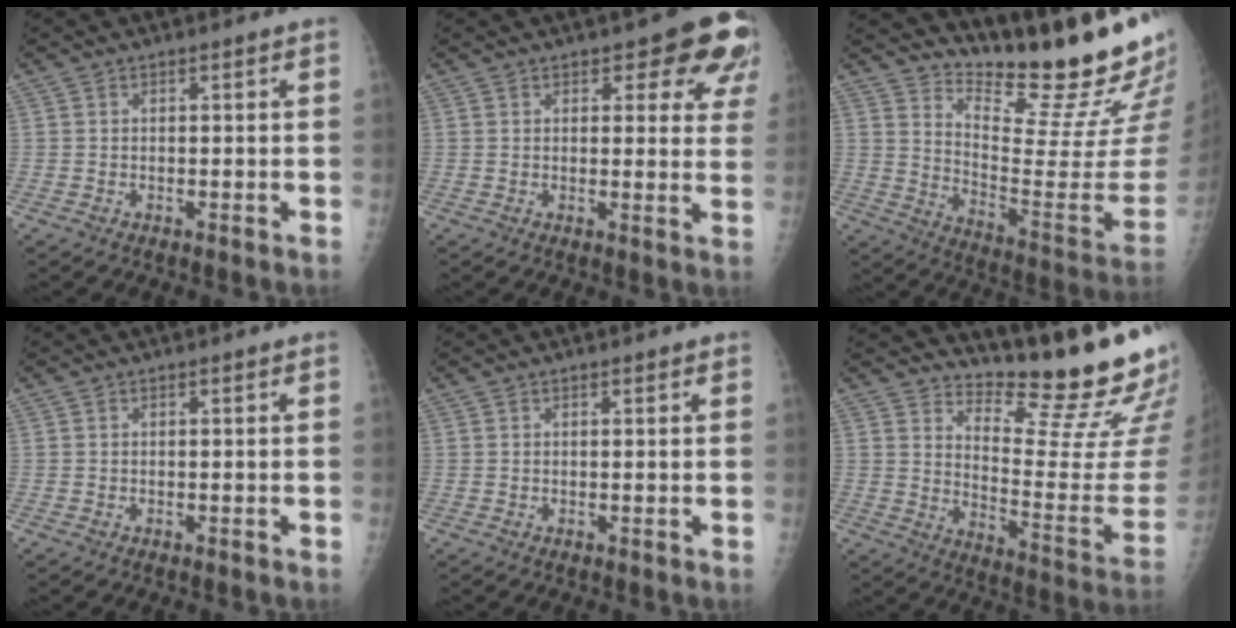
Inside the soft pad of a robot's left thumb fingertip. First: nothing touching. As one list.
[{"total": 10.5, "force": [6.0, 4.4, 7.4], "torque": [-0.041, -0.023, 0.061]}, {"total": 21.8, "force": [19.0, 3.3, 10.2], "torque": [-0.121, -0.179, 0.271]}, {"total": 0.0}, {"total": 0.9, "force": [0.6, 0.3, 0.6], "torque": [-0.008, -0.001, 0.007]}, {"total": 17.5, "force": [15.8, 1.9, 7.4], "torque": [-0.080, -0.179, 0.216]}]